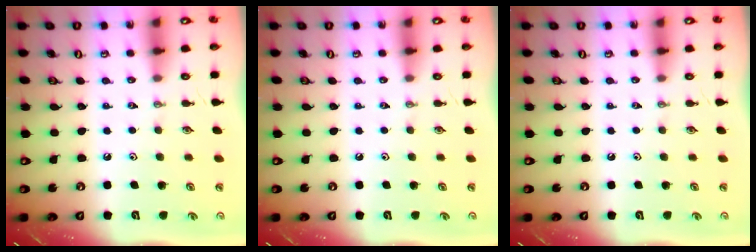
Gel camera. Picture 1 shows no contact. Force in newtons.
{"total": 0.0}
{"total": 0.0}